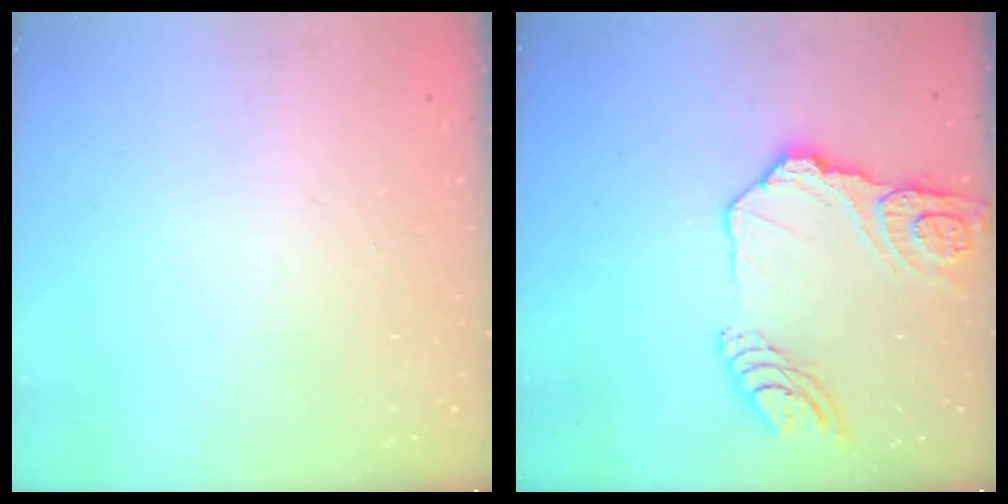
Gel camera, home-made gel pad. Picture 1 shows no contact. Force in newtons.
{"total": 15.9, "press": 15.8, "slide": 1.8}